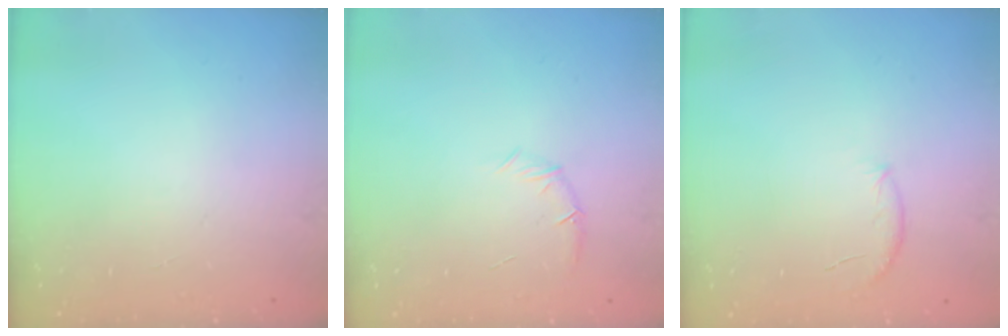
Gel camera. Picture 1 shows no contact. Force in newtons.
{"total": 6.3, "press": 6.1, "slide": 1.5}
{"total": 6.9, "press": 6.7, "slide": 1.8}